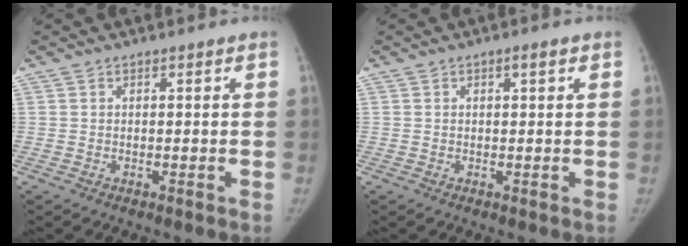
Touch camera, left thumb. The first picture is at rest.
{"total": 1.2, "force": [0.5, 0.3, 1.1], "torque": [-0.012, -0.001, 0.005]}